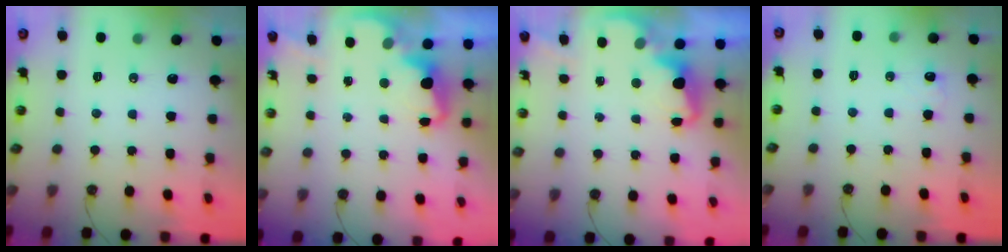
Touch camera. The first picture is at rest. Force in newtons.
{"total": 2.5, "press": 2.4, "slide": 0.5}
{"total": 2.5, "press": 2.4, "slide": 0.5}
{"total": 6.6, "press": 6.5, "slide": 1.4}